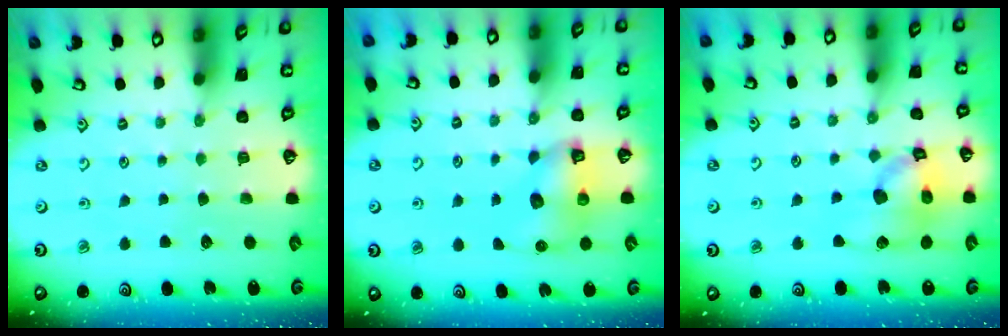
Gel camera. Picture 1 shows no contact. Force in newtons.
{"total": 8.1, "press": 8.1, "slide": 0.6}
{"total": 15.4, "press": 15.2, "slide": 2.1}